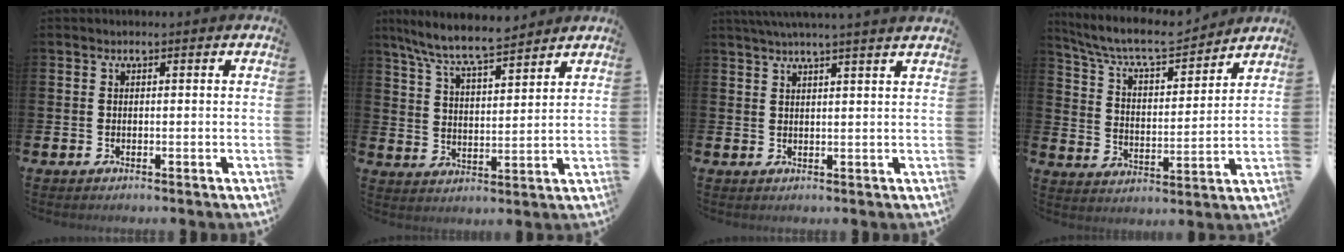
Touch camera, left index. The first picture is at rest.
{"total": 8.0, "force": [7.5, 0.7, 2.9], "torque": [-0.082, -0.038, 0.135]}
{"total": 3.1, "force": [2.9, -0.9, 0.7], "torque": [-0.021, -0.008, 0.054]}
{"total": 8.3, "force": [7.6, 1.7, 2.8], "torque": [-0.091, -0.049, 0.130]}